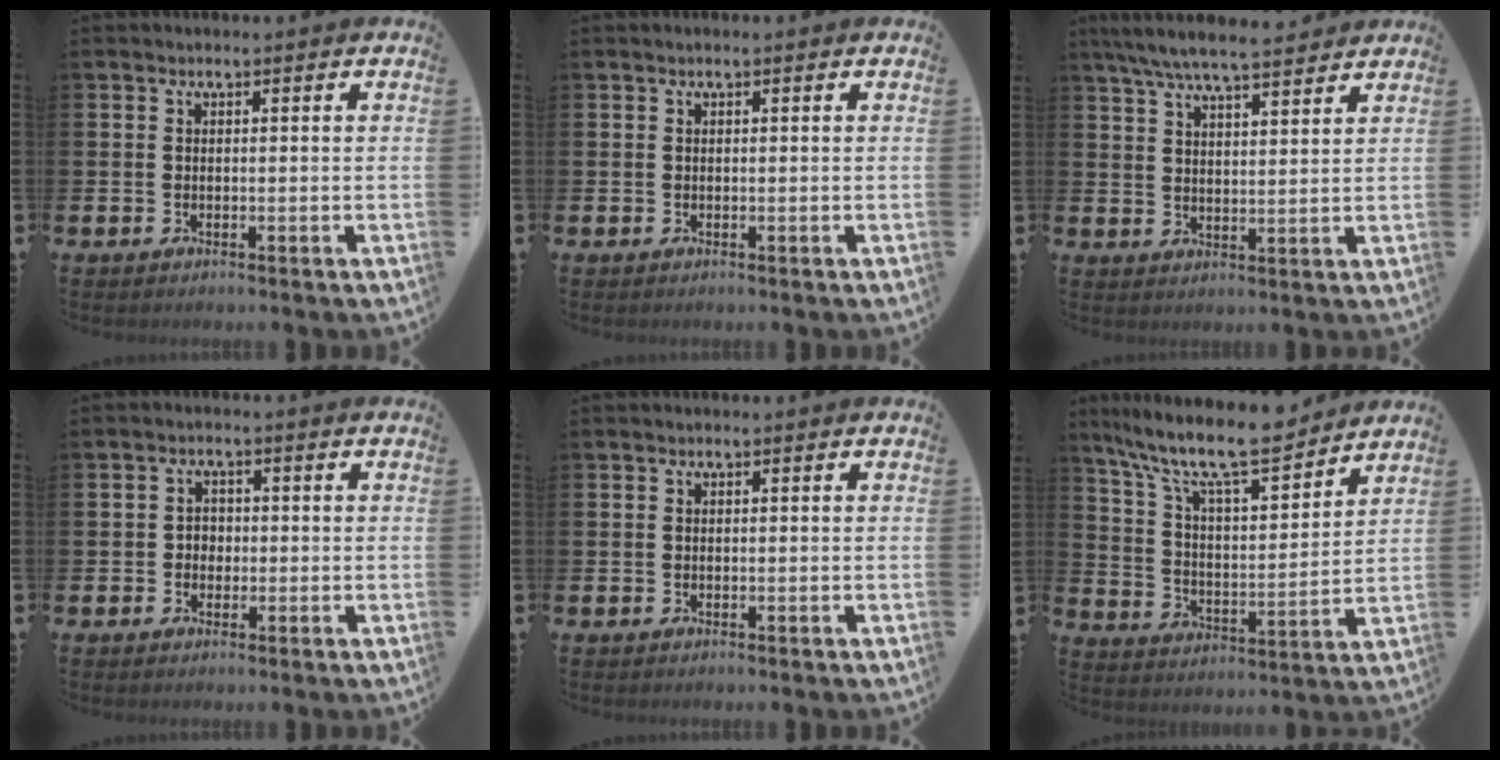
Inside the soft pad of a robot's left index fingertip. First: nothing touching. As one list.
[{"total": 0.0}, {"total": 6.9, "force": [6.5, 0.6, 2.3], "torque": [-0.059, -0.026, 0.116]}, {"total": 1.9, "force": [-0.2, 1.8, 0.7], "torque": [-0.004, 0.003, -0.011]}, {"total": 0.0}, {"total": 11.5, "force": [10.2, 2.0, 4.9], "torque": [-0.122, -0.067, 0.176]}]